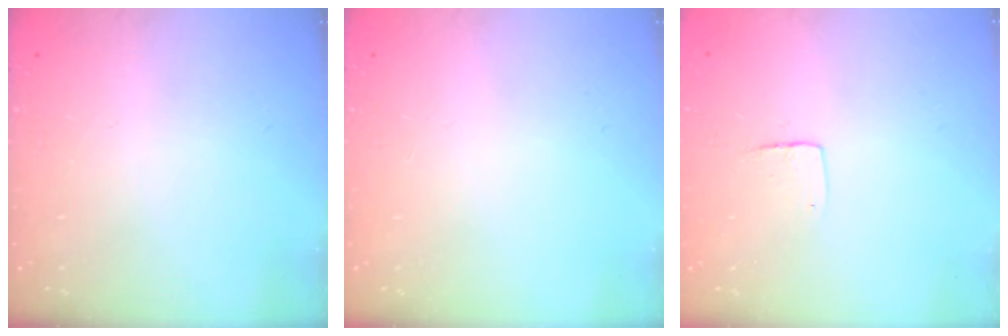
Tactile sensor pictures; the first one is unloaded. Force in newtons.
{"total": 0.0}
{"total": 3.9, "press": 3.8, "slide": 0.3}